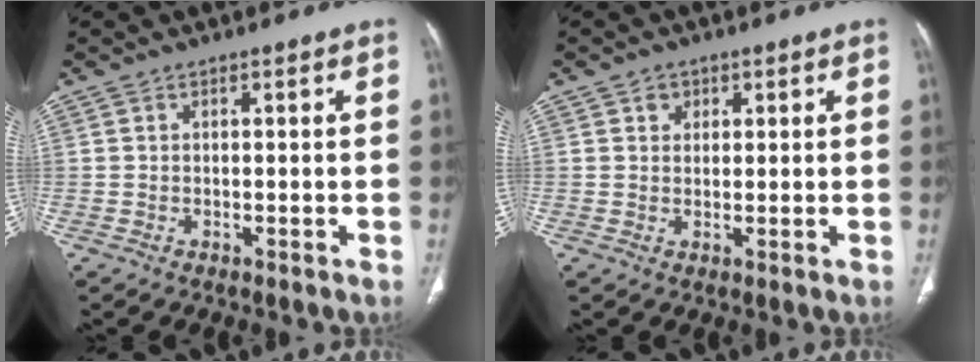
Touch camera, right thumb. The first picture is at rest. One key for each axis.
{"total": 2.2, "fx": 1.1, "fy": 1.9, "fz": 0.4, "tx": 0.011, "ty": -0.004, "tz": 0.012}